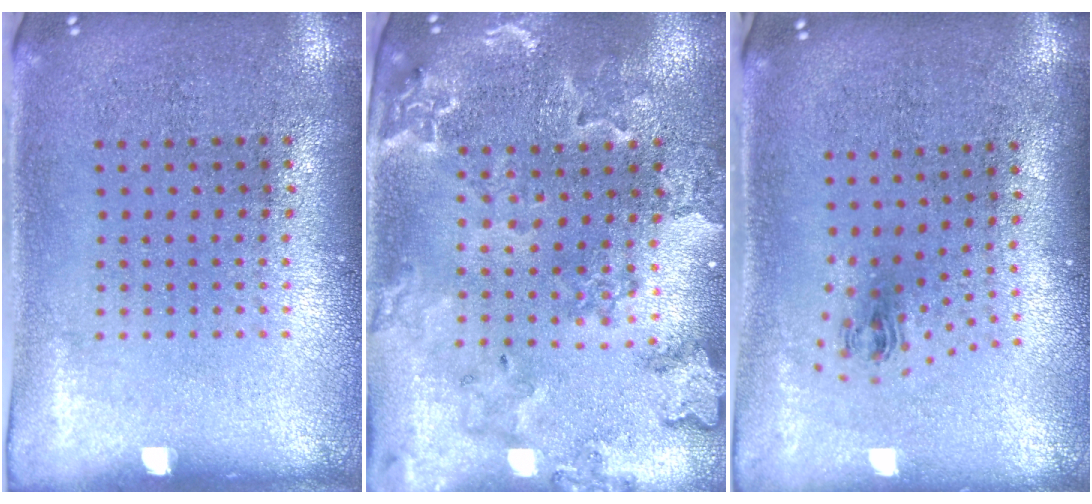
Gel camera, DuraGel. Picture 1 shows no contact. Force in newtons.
{"total": 1.9, "press": 1.9, "slide": 0.2}
{"total": 1.0, "press": 0.5, "slide": 0.9}